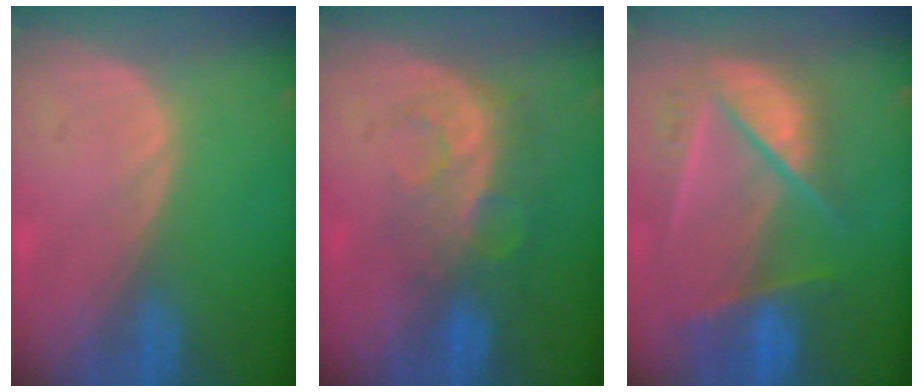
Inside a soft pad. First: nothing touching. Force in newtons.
{"total": 8.2, "press": 6.9, "slide": 4.4}
{"total": 9.9, "press": 8.3, "slide": 5.4}